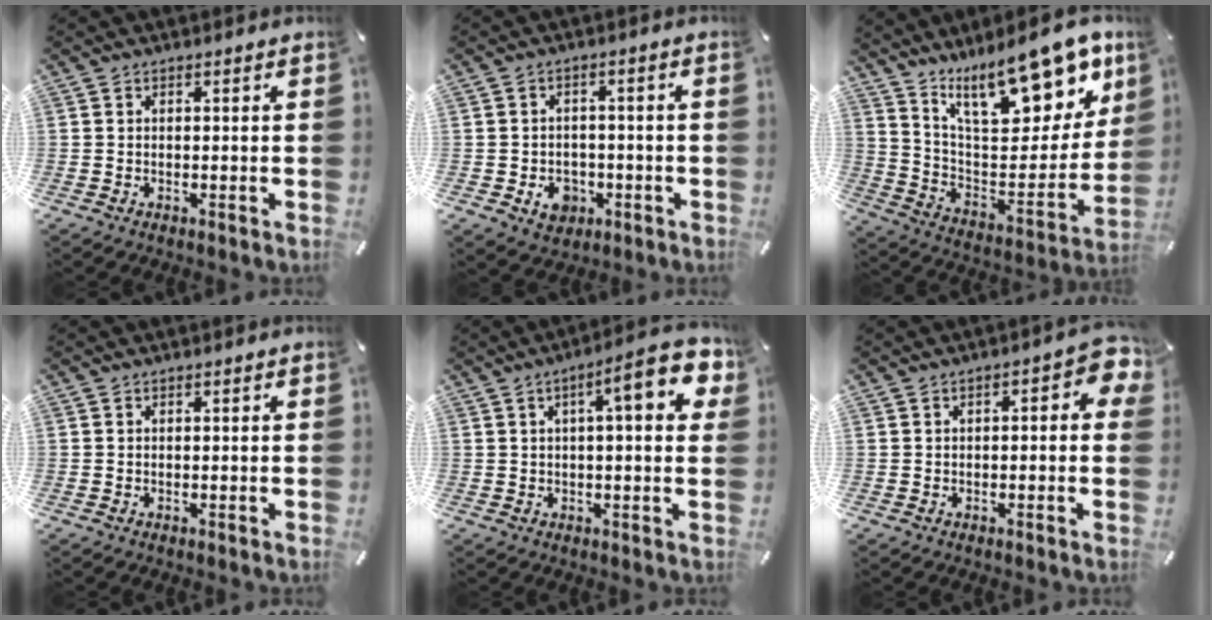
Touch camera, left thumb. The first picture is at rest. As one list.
[{"total": 6.2, "force": [-2.2, 5.1, 2.8], "torque": [-0.035, 0.010, -0.037]}, {"total": 22.9, "force": [15.7, 9.5, 13.7], "torque": [-0.196, -0.103, 0.267]}, {"total": 0.0}, {"total": 12.6, "force": [4.2, 3.2, 11.4], "torque": [-0.148, -0.023, 0.059]}, {"total": 5.6, "force": [0.2, 2.5, 5.0], "torque": [-0.058, -0.004, -0.001]}]